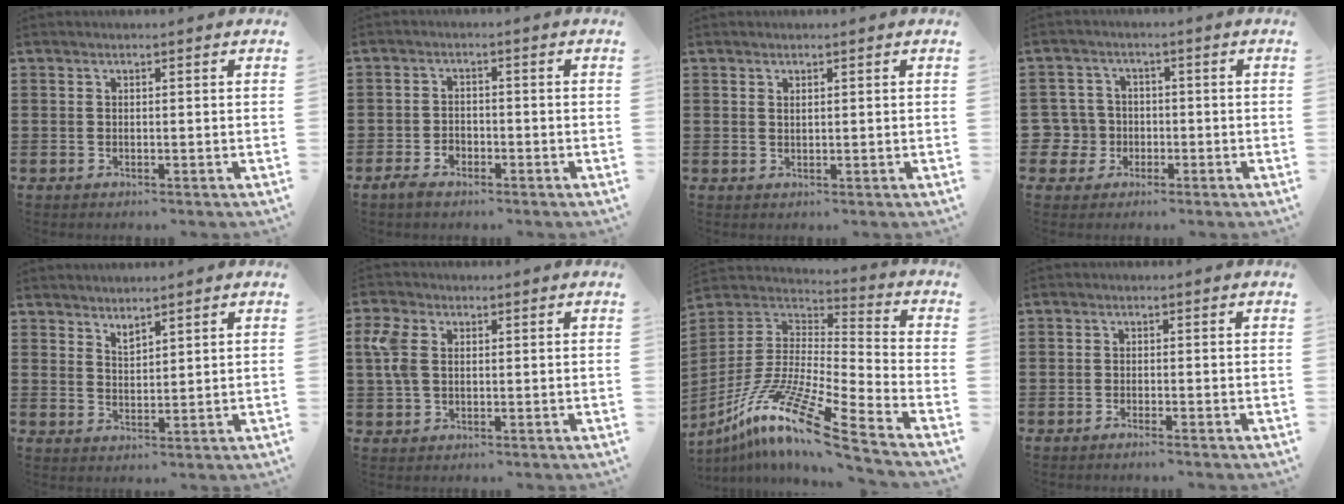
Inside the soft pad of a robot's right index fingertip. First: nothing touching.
{"total": 2.2, "force": [-1.7, 1.2, 0.7], "torque": [-0.018, 0.005, -0.036]}
{"total": 0.6, "force": [0.4, 0.2, 0.3], "torque": [-0.008, 0.001, 0.008]}
{"total": 4.7, "force": [-1.3, 4.5, 0.8], "torque": [-0.054, 0.002, -0.032]}
{"total": 2.2, "force": [2.2, 0.2, -0.3], "torque": [-0.001, -0.001, 0.043]}
{"total": 4.7, "force": [1.2, 3.0, 3.4], "torque": [-0.090, 0.006, 0.016]}
{"total": 13.6, "force": [-9.6, 0.8, 9.7], "torque": [-0.196, 0.001, -0.186]}
{"total": 0.8, "force": [-0.7, -0.2, 0.4], "torque": [-0.008, -0.003, -0.013]}